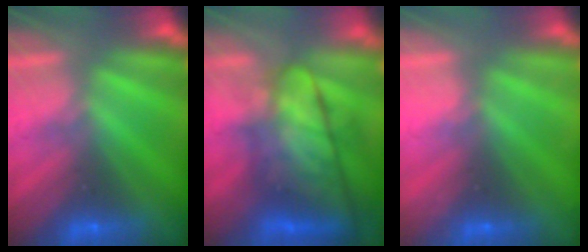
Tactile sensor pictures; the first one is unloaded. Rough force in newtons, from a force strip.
{"total": 9.5}
{"total": 2.2}